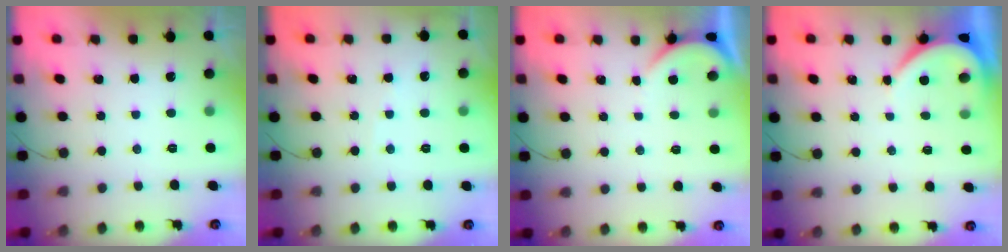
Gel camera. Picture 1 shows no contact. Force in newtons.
{"total": 1.4, "press": 1.4, "slide": 0.2}
{"total": 1.6, "press": 1.6, "slide": 0.2}
{"total": 3.9, "press": 3.9, "slide": 0.5}